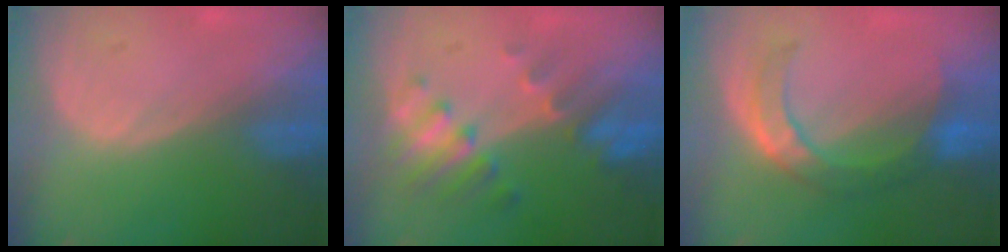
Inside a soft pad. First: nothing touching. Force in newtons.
{"total": 7.9, "press": 6.9, "slide": 3.7}
{"total": 6.9, "press": 6.8, "slide": 1.3}